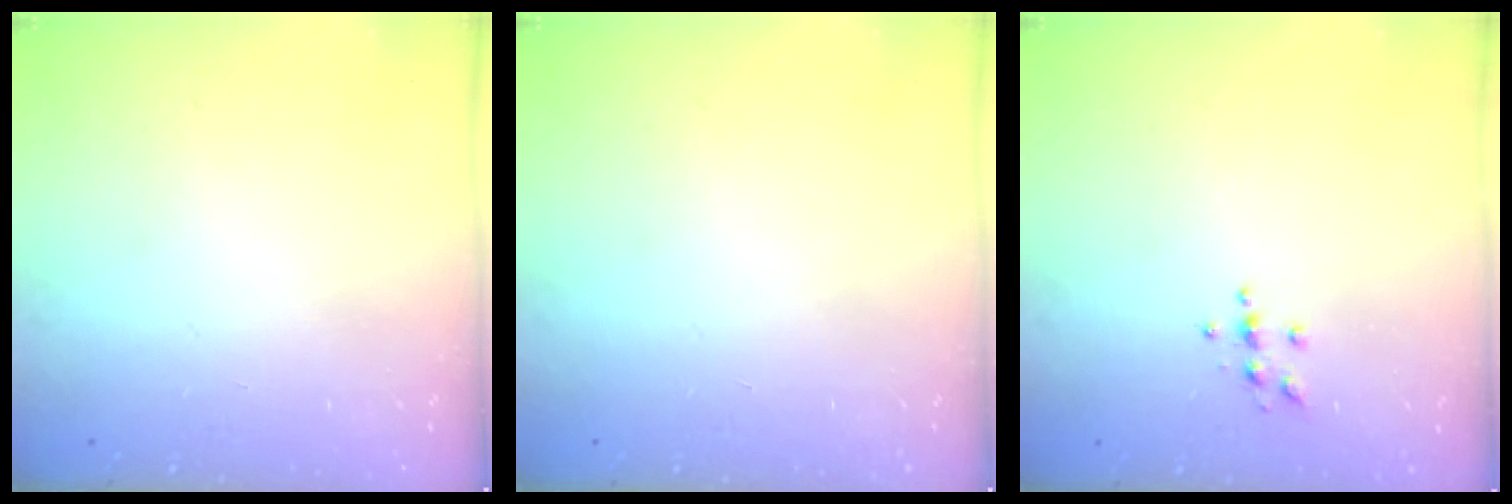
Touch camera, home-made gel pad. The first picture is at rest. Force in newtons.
{"total": 0.0}
{"total": 3.8, "press": 3.7, "slide": 0.5}